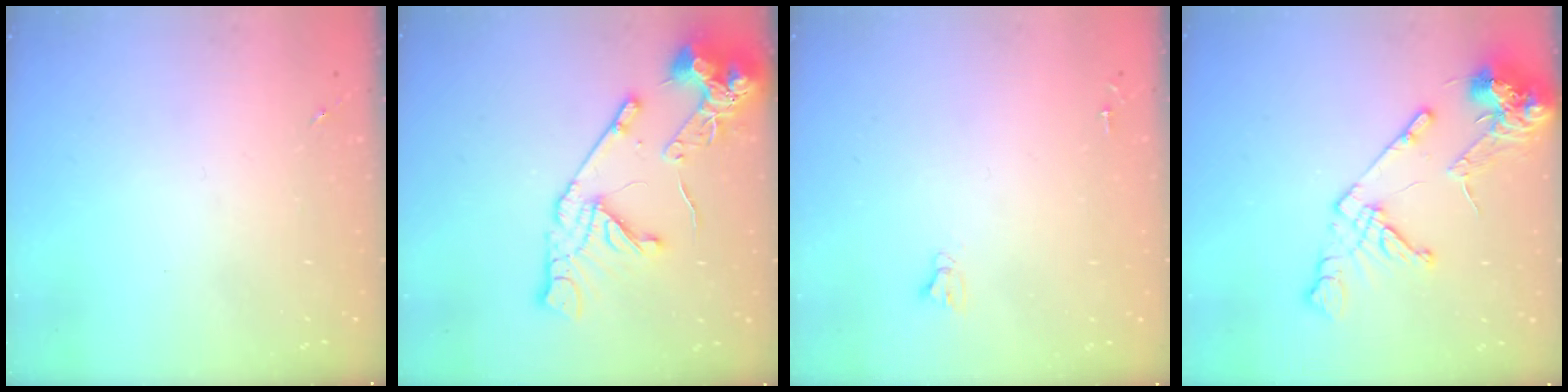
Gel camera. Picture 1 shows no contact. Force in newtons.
{"total": 17.1, "press": 17.0, "slide": 2.1}
{"total": 2.5, "press": 2.5, "slide": 0.2}
{"total": 15.3, "press": 15.2, "slide": 2.0}